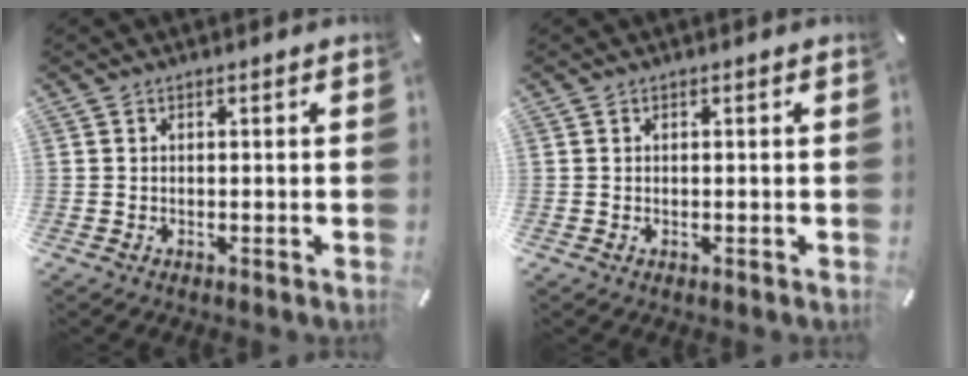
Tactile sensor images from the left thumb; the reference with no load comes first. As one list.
[{"total": 0.0}]